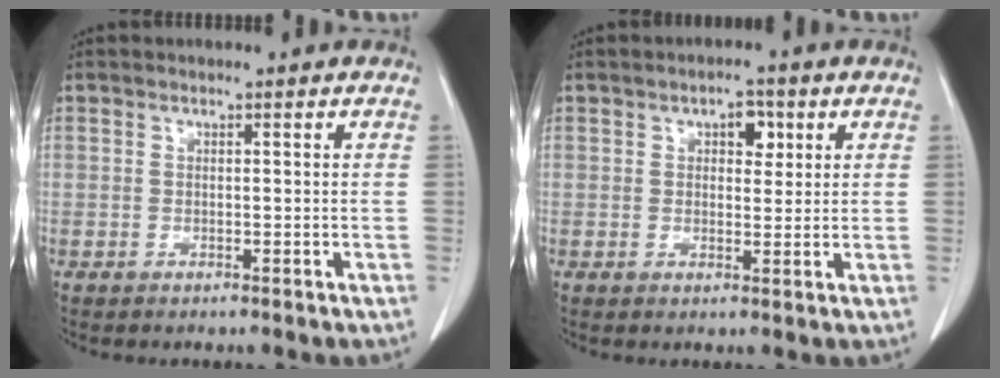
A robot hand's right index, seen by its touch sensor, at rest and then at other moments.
{"total": 3.5, "force": [1.5, 1.9, 2.5], "torque": [-0.036, 0.008, 0.020]}